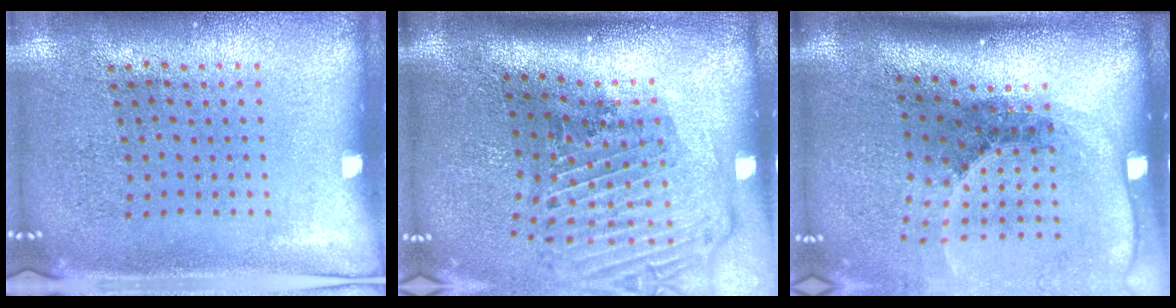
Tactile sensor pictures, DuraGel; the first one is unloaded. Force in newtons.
{"total": 3.0, "press": 2.1, "slide": 2.1}
{"total": 2.6, "press": 1.9, "slide": 1.8}